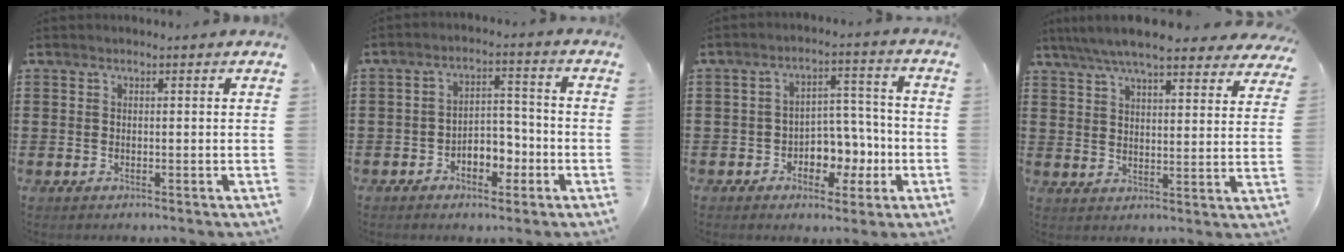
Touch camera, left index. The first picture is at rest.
{"total": 4.6, "force": [-2.8, 2.8, 2.4], "torque": [-0.039, 0.010, -0.057]}
{"total": 6.0, "force": [-2.2, 4.6, 3.2], "torque": [-0.057, 0.012, -0.041]}
{"total": 7.1, "force": [6.6, 0.6, 2.7], "torque": [-0.077, -0.022, 0.117]}